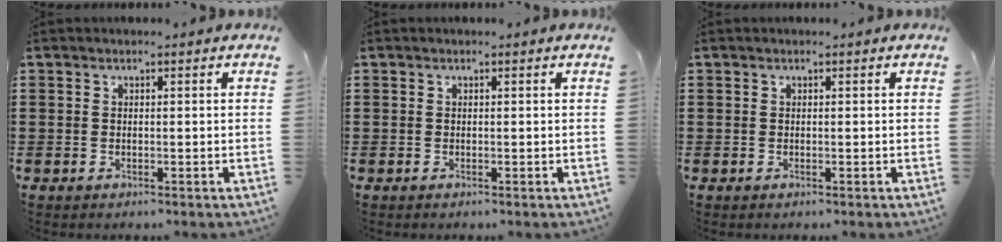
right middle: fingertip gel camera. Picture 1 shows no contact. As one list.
[{"total": 0.0}, {"total": 0.0}]